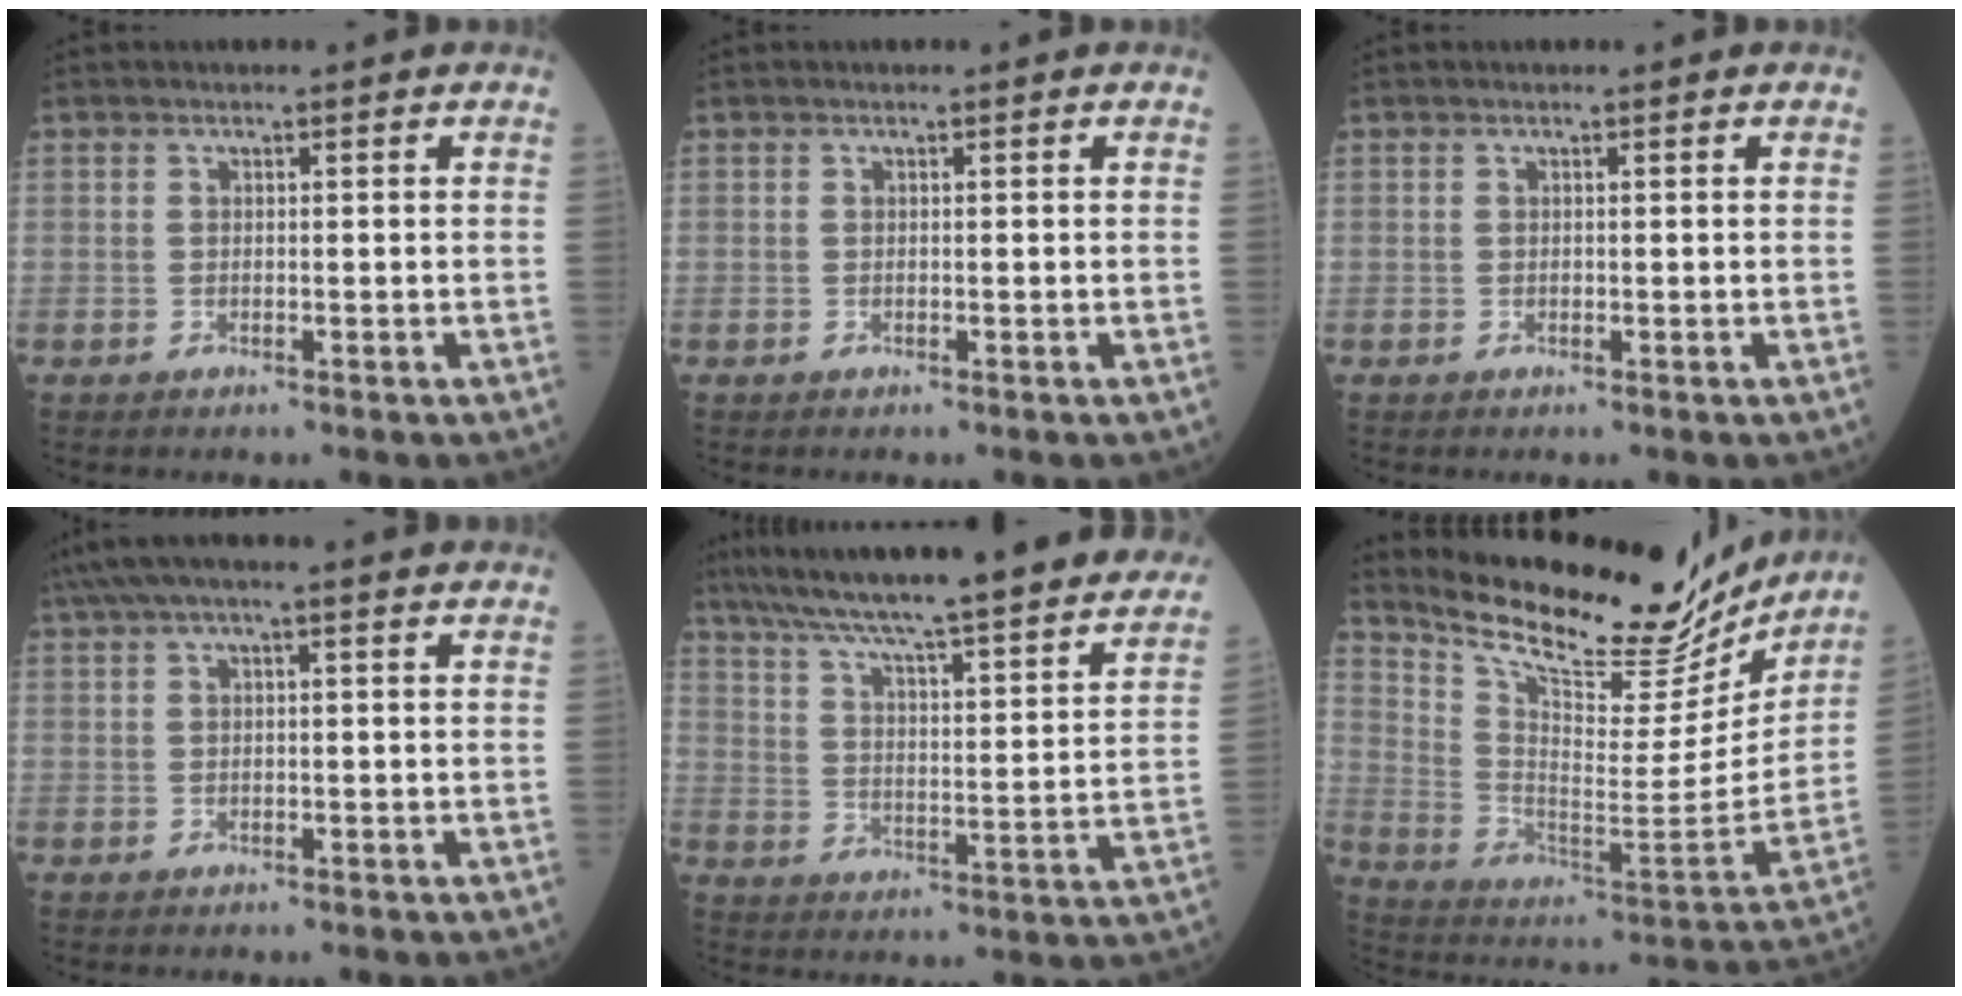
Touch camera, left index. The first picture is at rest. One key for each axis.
{"total": 0.0}
{"total": 0.0}
{"total": 5.6, "fx": 3.5, "fy": 1.0, "fz": 4.3, "tx": -0.084, "ty": 0.050, "tz": 0.058}
{"total": 30.7, "fx": 27.2, "fy": 2.2, "fz": 14.1, "tx": -0.228, "ty": -0.038, "tz": 0.358}
{"total": 22.9, "fx": 20.5, "fy": 5.3, "fz": 8.6, "tx": -0.149, "ty": -0.040, "tz": 0.305}